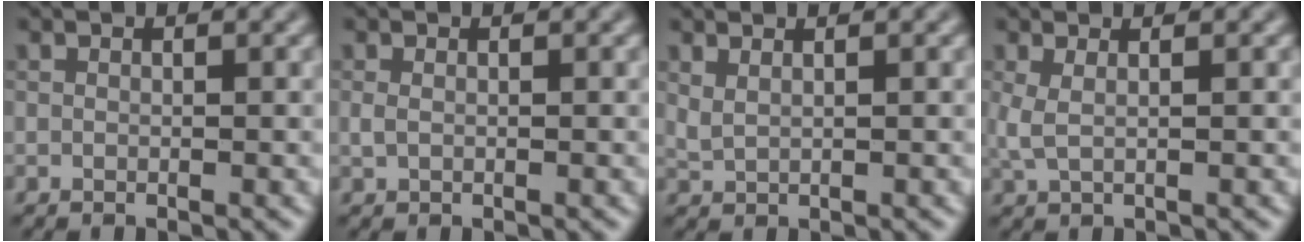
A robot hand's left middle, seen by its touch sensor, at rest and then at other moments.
{"total": 0.7, "force": [0.0, 0.4, 0.6], "torque": [-0.018, 0.000, 0.000]}
{"total": 1.5, "force": [1.1, 0.5, 0.8], "torque": [-0.018, -0.002, 0.021]}
{"total": 1.7, "force": [0.5, 0.5, 1.5], "torque": [-0.032, 0.002, 0.008]}